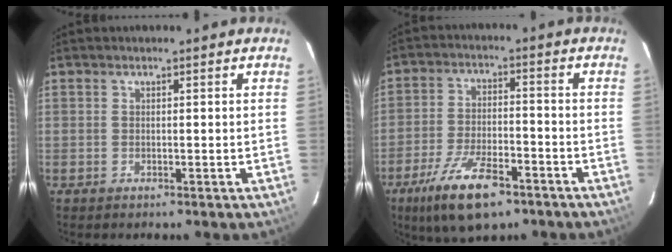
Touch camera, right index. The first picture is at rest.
{"total": 13.3, "force": [-8.4, 4.7, 9.1], "torque": [-0.195, -0.022, -0.148]}